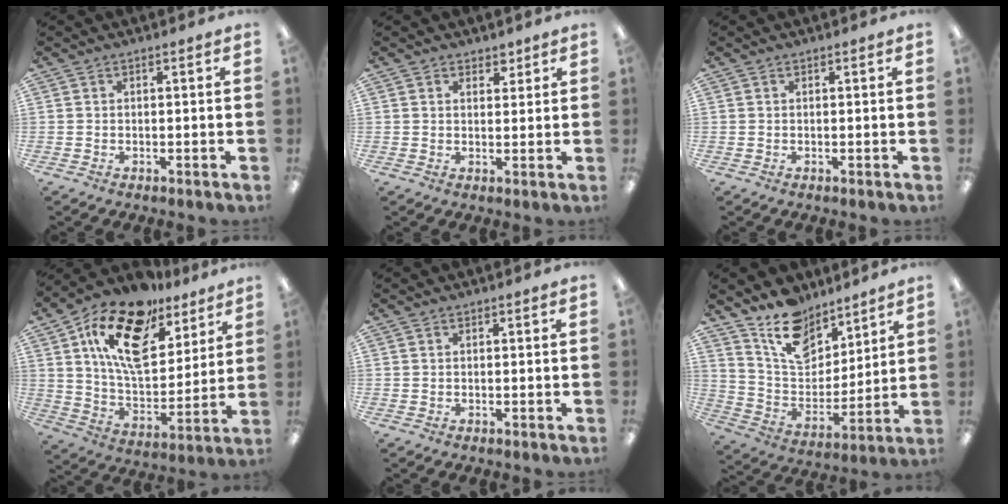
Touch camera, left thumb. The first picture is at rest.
{"total": 2.8, "force": [2.0, 1.9, 0.5], "torque": [0.002, -0.007, 0.034]}
{"total": 0.0}
{"total": 19.7, "force": [12.0, 10.1, 11.9], "torque": [-0.213, -0.055, 0.213]}
{"total": 0.0}
{"total": 14.5, "force": [11.4, 7.6, 5.0], "torque": [-0.105, -0.070, 0.216]}